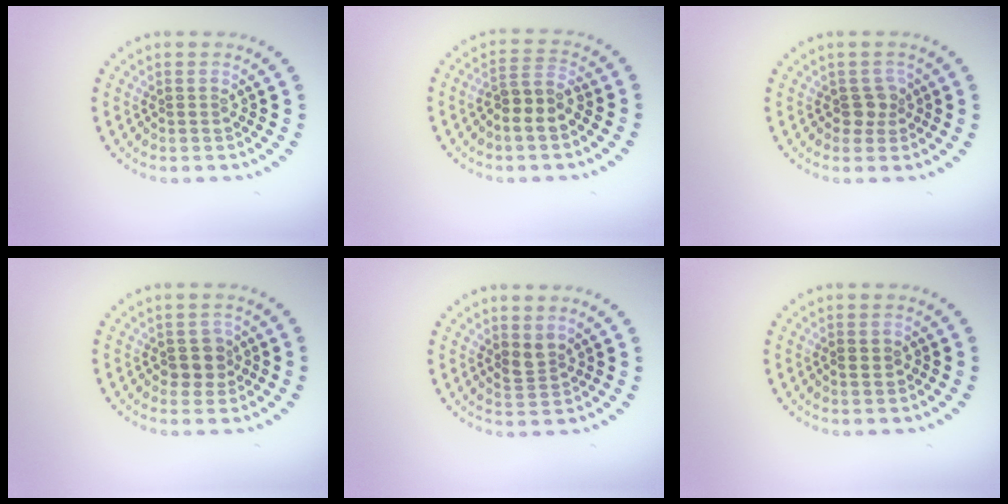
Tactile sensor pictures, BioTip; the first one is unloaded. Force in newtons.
{"total": 3.0, "press": 2.6, "slide": 1.4}
{"total": 1.7, "press": 1.4, "slide": 0.9}
{"total": 2.0, "press": 1.7, "slide": 0.9}
{"total": 1.8, "press": 1.4, "slide": 1.1}
{"total": 0.8, "press": 0.8, "slide": 0.2}